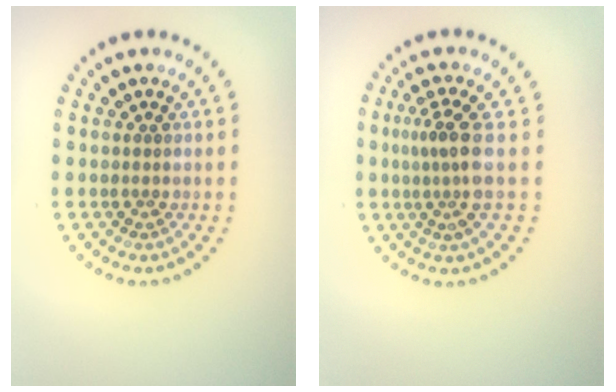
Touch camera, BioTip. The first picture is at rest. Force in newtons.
{"total": 3.2, "press": 2.2, "slide": 2.3}